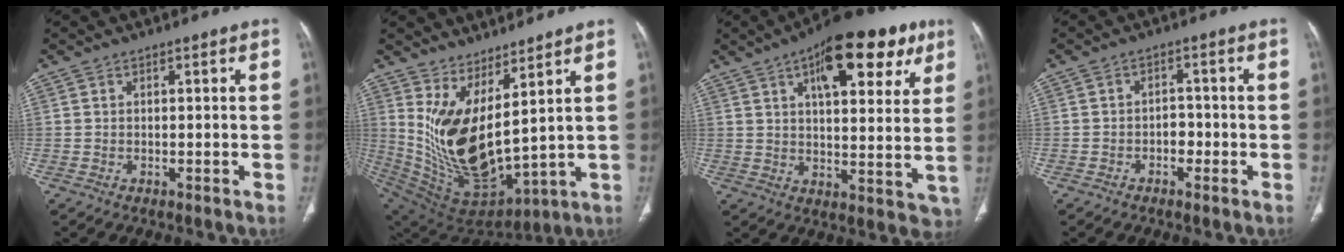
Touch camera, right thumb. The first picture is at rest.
{"total": 16.5, "force": [6.9, 5.9, 13.7], "torque": [-0.254, -0.075, 0.164]}
{"total": 23.9, "force": [11.3, 11.1, 17.9], "torque": [-0.213, -0.017, 0.162]}
{"total": 2.8, "force": [-1.2, 2.1, 1.4], "torque": [-0.004, 0.013, -0.023]}